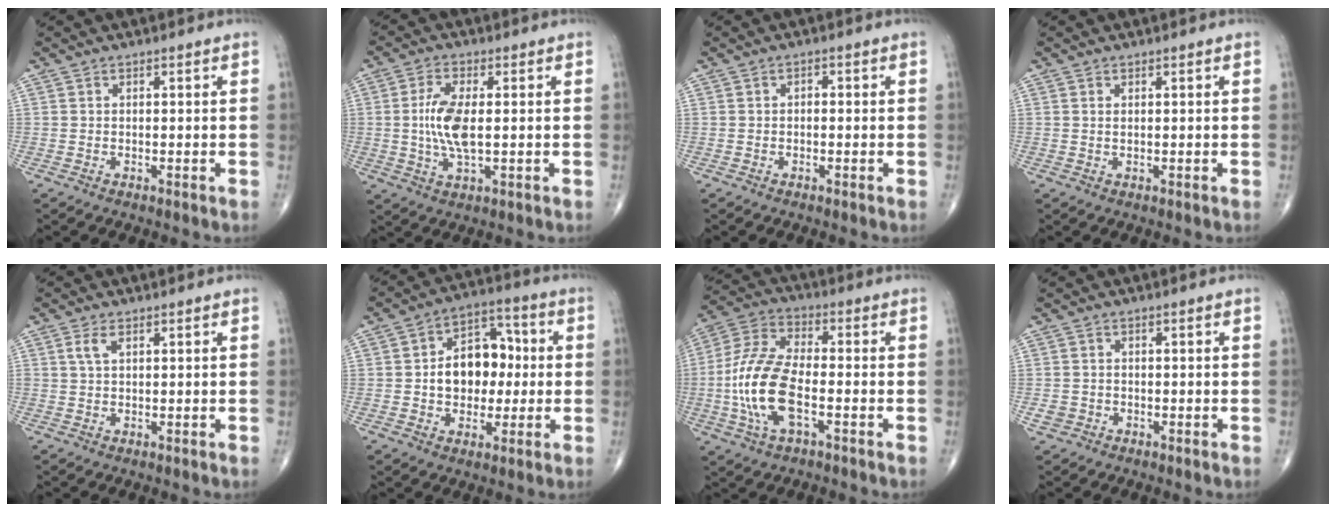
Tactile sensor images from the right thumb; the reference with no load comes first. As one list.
[{"total": 8.1, "force": [0.1, 3.2, 7.5], "torque": [-0.165, -0.007, 0.003]}, {"total": 1.0, "force": [-0.1, 0.6, 0.8], "torque": [-0.006, 0.003, -0.004]}, {"total": 0.5, "force": [0.3, 0.2, 0.4], "torque": [-0.010, 0.000, 0.006]}, {"total": 2.4, "force": [1.0, 1.2, 1.8], "torque": [-0.042, 0.005, 0.025]}, {"total": 12.8, "force": [0.1, 9.1, 9.0], "torque": [-0.093, 0.032, -0.003]}, {"total": 14.7, "force": [-3.4, 6.7, 12.6], "torque": [-0.272, 0.024, -0.067]}, {"total": 2.0, "force": [-0.7, 1.8, 0.5], "torque": [-0.002, 0.009, -0.010]}]